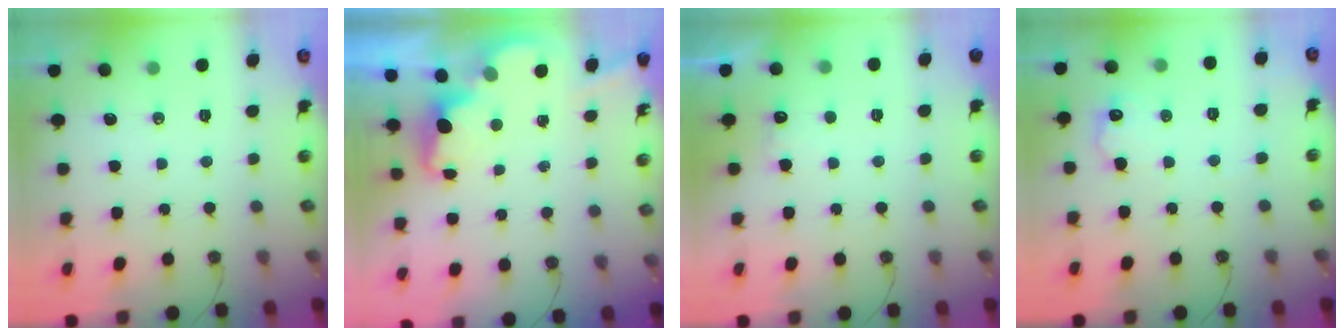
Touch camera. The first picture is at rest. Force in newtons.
{"total": 3.5, "press": 3.4, "slide": 0.8}
{"total": 6.5, "press": 6.3, "slide": 1.2}
{"total": 9.1, "press": 9.0, "slide": 0.6}